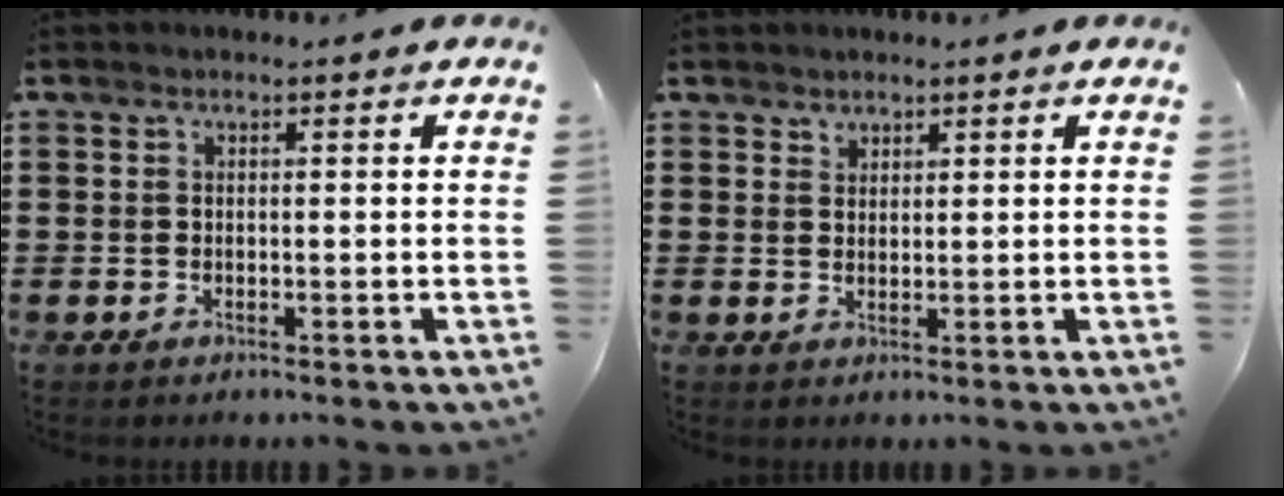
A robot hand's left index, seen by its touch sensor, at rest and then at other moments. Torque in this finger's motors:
{"motor_torque": [0.10, 0.03, 0.03, 0.01]}